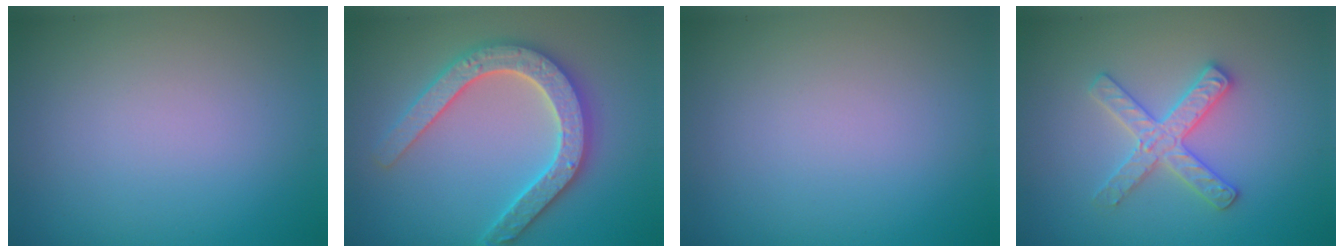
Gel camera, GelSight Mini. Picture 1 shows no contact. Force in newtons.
{"total": 5.3, "press": 5.2, "slide": 1.0}
{"total": 0.0}
{"total": 2.9, "press": 2.9, "slide": 0.5}